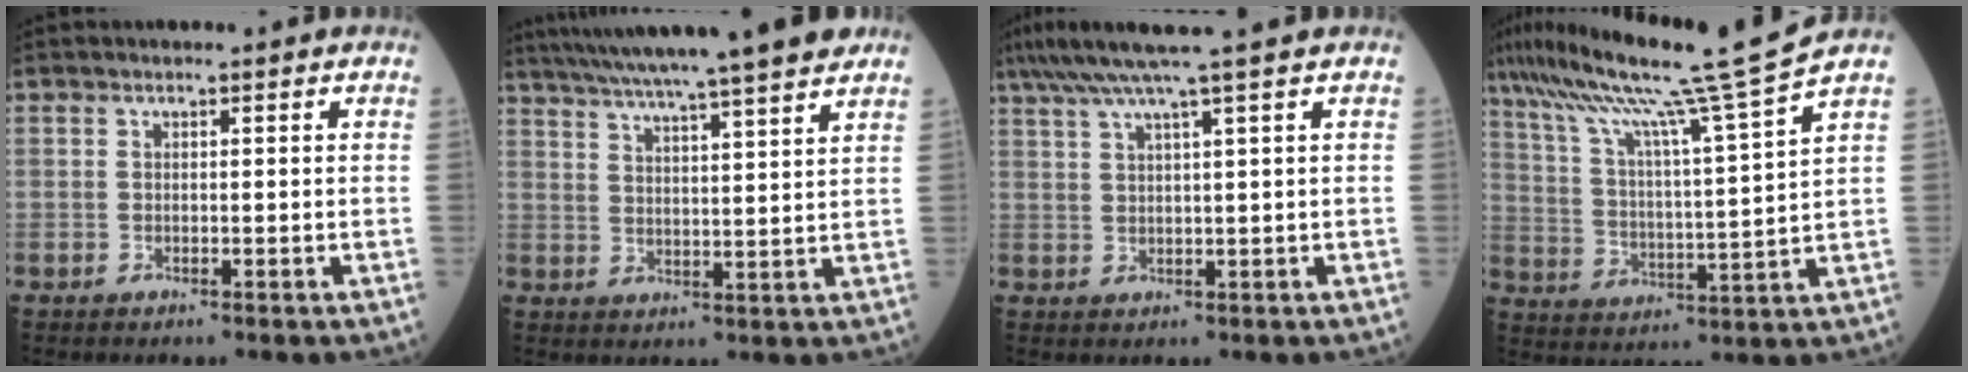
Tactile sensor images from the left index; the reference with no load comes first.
{"total": 21.0, "force": [18.1, -0.2, 10.6], "torque": [-0.186, 0.004, 0.256]}
{"total": 7.8, "force": [5.8, -1.9, 4.8], "torque": [-0.078, 0.025, 0.097]}
{"total": 17.4, "force": [13.7, -3.4, 10.2], "torque": [-0.176, -0.019, 0.220]}